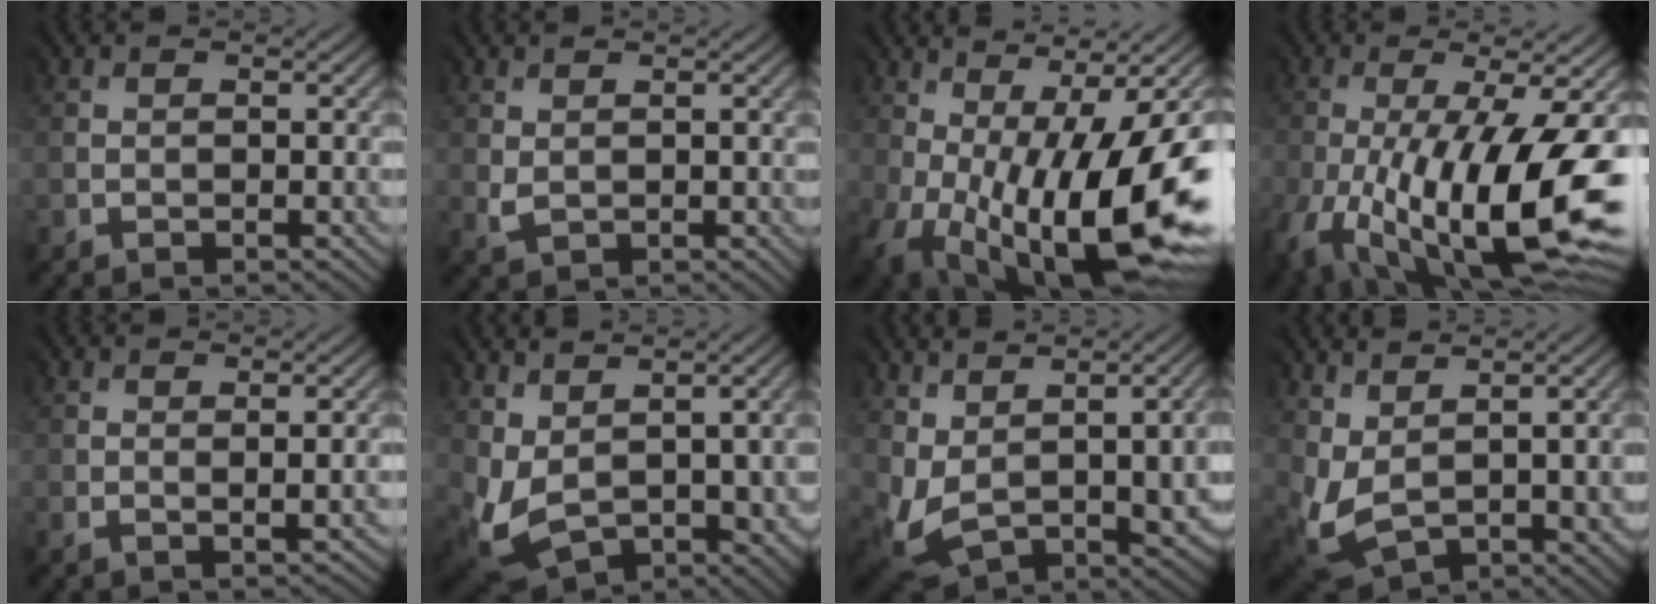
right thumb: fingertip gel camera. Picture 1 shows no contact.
{"total": 2.2, "force": [0.7, 1.8, 0.8], "torque": [-0.028, -0.009, 0.017]}
{"total": 15.5, "force": [-3.7, 6.3, 13.7], "torque": [-0.219, -0.046, -0.038]}
{"total": 16.5, "force": [-5.7, 5.0, 14.7], "torque": [-0.235, -0.043, -0.086]}
{"total": 0.9, "force": [0.6, -0.2, 0.6], "torque": [-0.023, -0.001, 0.010]}
{"total": 9.5, "force": [2.1, 6.3, 6.7], "torque": [-0.161, -0.031, 0.069]}
{"total": 5.9, "force": [2.3, 3.0, 4.5], "torque": [-0.133, -0.018, 0.062]}
{"total": 7.5, "force": [3.1, 4.5, 5.1], "torque": [-0.141, -0.018, 0.075]}